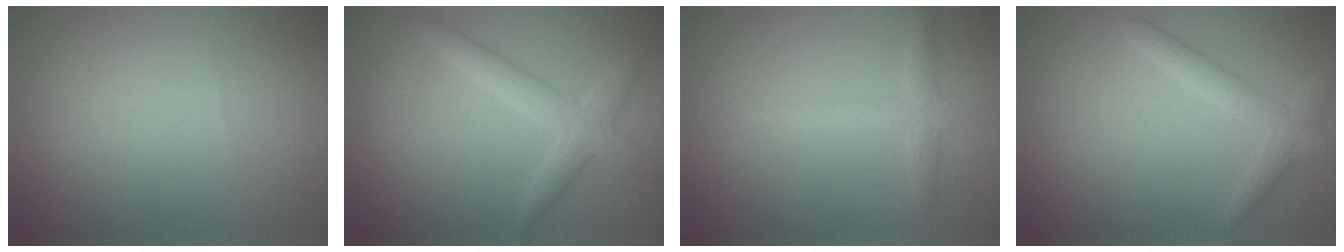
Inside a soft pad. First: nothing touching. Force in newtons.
{"total": 3.0, "press": 3.0, "slide": 0.1}
{"total": 2.2, "press": 2.2, "slide": 0.0}
{"total": 2.4, "press": 2.4, "slide": 0.2}